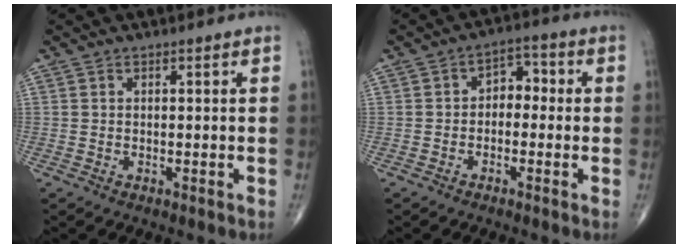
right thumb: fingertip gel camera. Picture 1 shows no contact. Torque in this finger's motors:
{"motor_torque": [-0.27, 0.00, 0.05, 0.30, 0.09]}